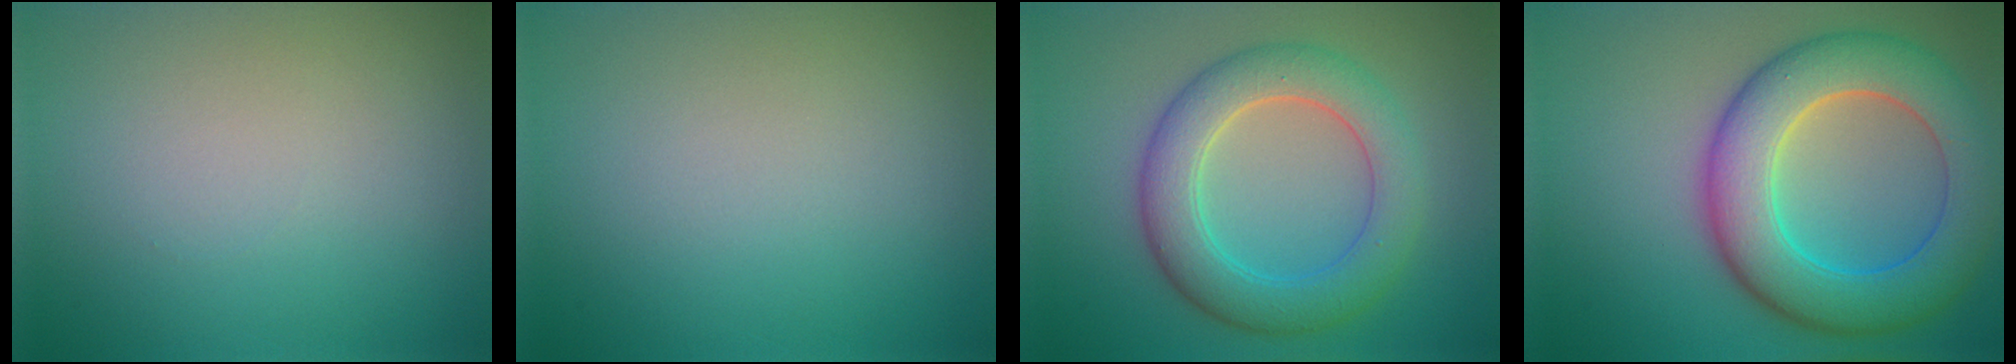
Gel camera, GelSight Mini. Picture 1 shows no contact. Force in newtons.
{"total": 0.0}
{"total": 6.2, "press": 6.2, "slide": 0.6}
{"total": 9.2, "press": 9.2, "slide": 0.2}